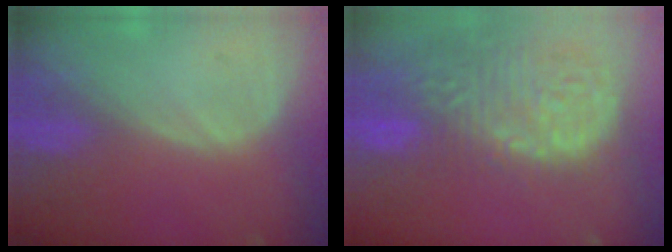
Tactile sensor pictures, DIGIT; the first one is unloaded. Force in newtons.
{"total": 15.3, "press": 12.6, "slide": 8.6}